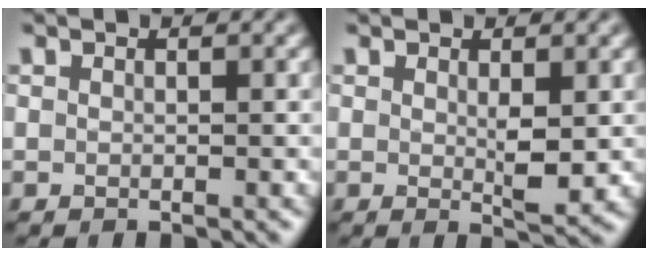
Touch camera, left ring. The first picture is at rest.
{"total": 2.1, "force": [0.3, 0.4, 2.0], "torque": [-0.036, -0.008, 0.008]}